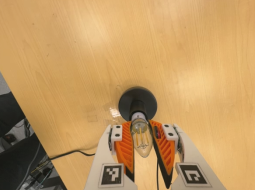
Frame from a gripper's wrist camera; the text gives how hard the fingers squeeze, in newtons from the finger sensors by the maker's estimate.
{"total": 19.8, "left": 18.1, "right": 21.6}